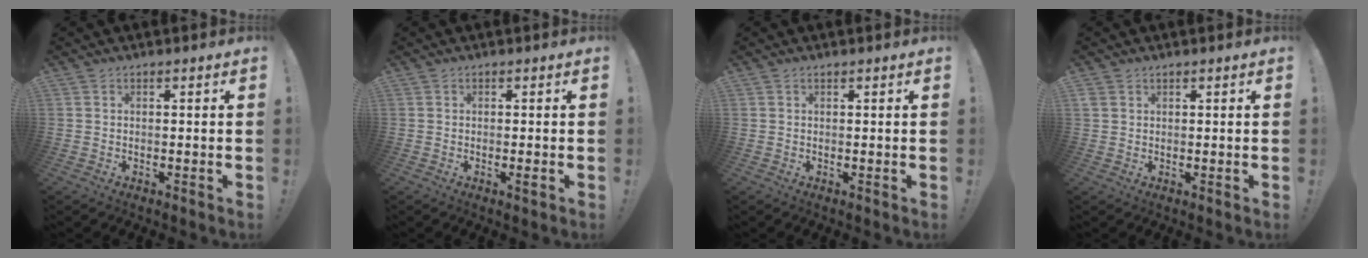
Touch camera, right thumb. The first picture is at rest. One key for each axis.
{"total": 1.3, "fx": -0.3, "fy": -0.1, "fz": 1.2, "tx": -0.019, "ty": -0.002, "tz": -0.006}
{"total": 0.0}
{"total": 1.8, "fx": 1.0, "fy": 1.2, "fz": 0.7, "tx": -0.010, "ty": 0.000, "tz": 0.020}